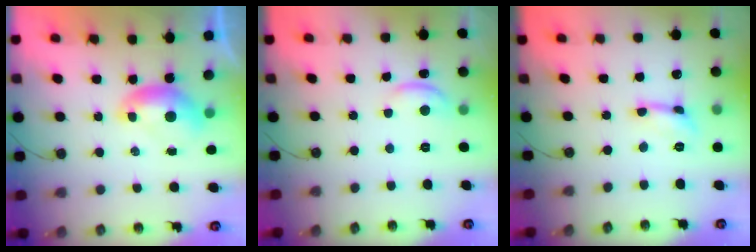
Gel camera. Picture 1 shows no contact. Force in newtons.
{"total": 2.0, "press": 2.0, "slide": 0.4}
{"total": 1.2, "press": 1.1, "slide": 0.3}